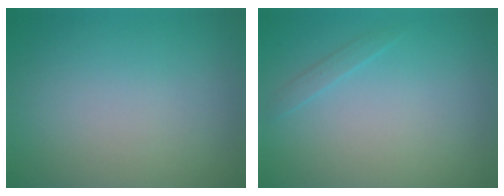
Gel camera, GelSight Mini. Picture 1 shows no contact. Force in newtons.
{"total": 0.8, "press": 0.8, "slide": 0.1}